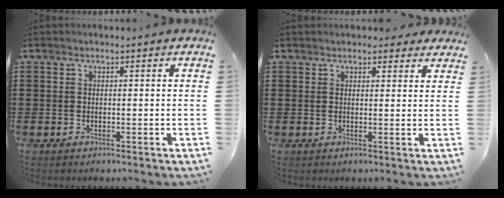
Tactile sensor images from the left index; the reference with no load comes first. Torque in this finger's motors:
{"motor_torque": [2.14, 0.00, 0.71, 0.05]}